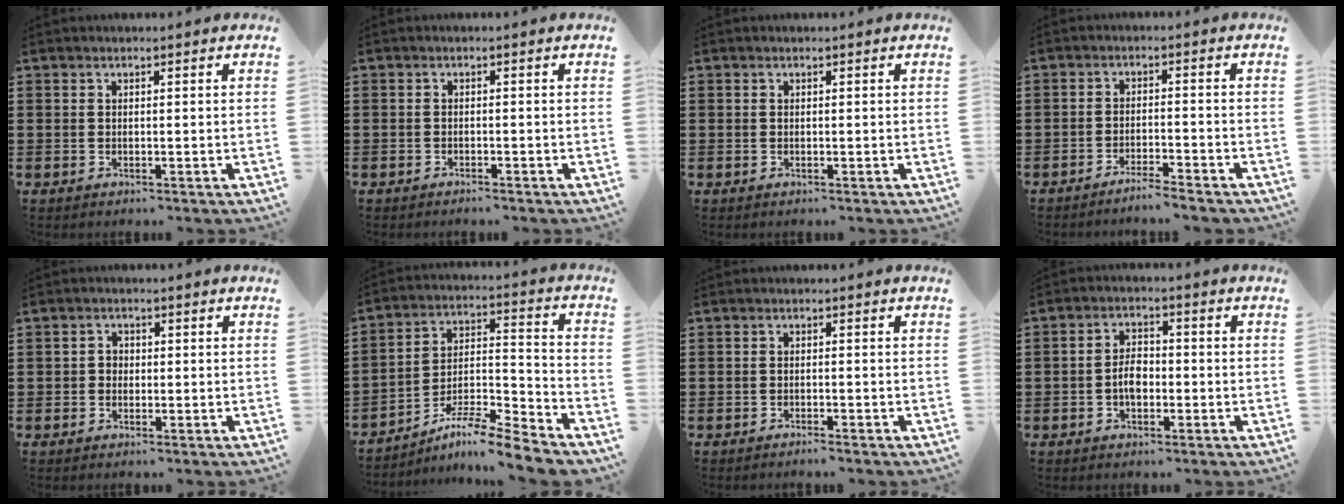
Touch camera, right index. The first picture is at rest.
{"total": 1.0, "force": [-0.7, -0.6, 0.0], "torque": [0.003, -0.002, -0.014]}
{"total": 0.0}
{"total": 2.9, "force": [-2.6, -1.0, 0.5], "torque": [-0.005, 0.000, -0.053]}
{"total": 0.8, "force": [-0.3, 0.6, 0.4], "torque": [-0.006, 0.004, -0.006]}
{"total": 8.0, "force": [-7.1, -0.2, 3.8], "torque": [-0.053, 0.005, -0.138]}
{"total": 1.2, "force": [-0.9, -0.7, 0.1], "torque": [0.003, 0.000, -0.017]}
{"total": 3.7, "force": [-0.9, 2.0, 3.0], "torque": [-0.064, 0.000, -0.018]}